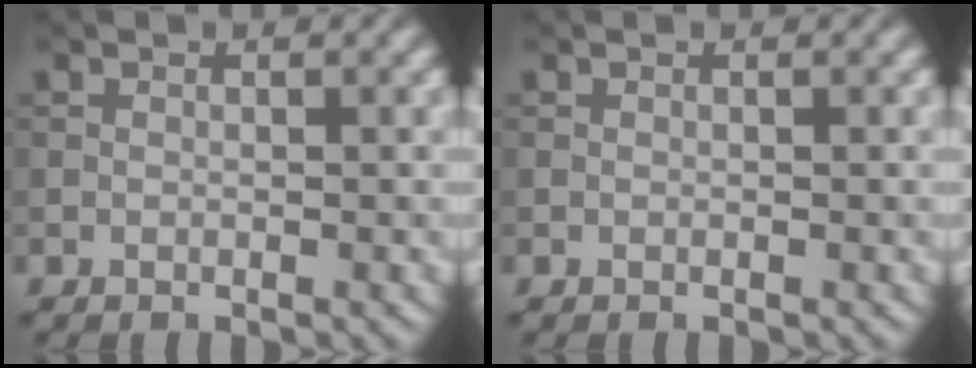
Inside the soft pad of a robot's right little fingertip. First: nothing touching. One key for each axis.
{"total": 0.0}